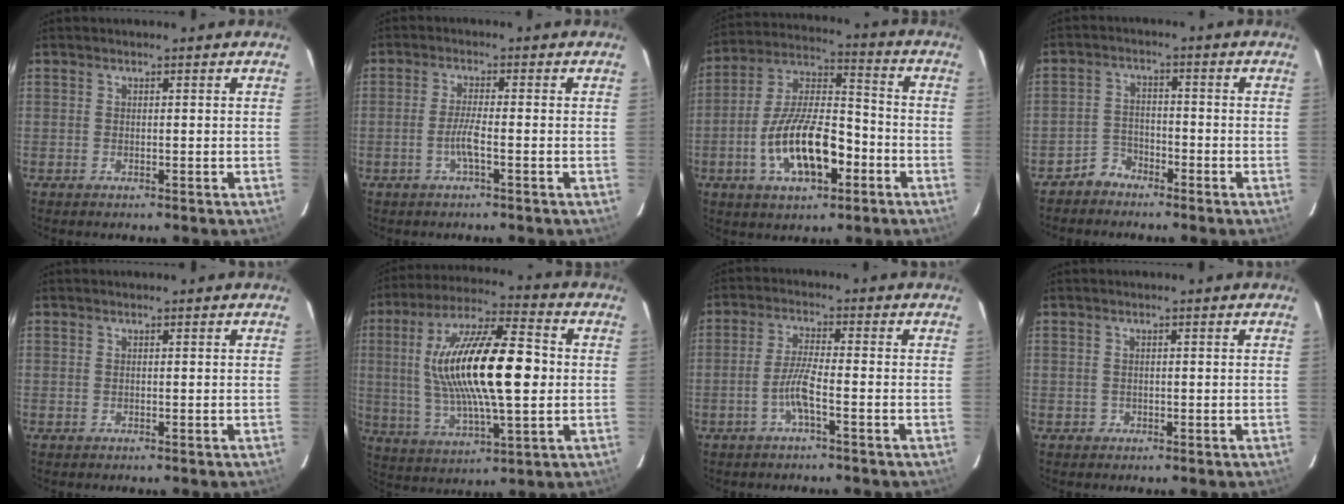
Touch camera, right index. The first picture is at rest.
{"total": 3.5, "force": [-1.5, -0.1, 3.1], "torque": [-0.064, -0.002, -0.029]}
{"total": 16.1, "force": [-6.0, 6.8, 13.4], "torque": [-0.261, 0.008, -0.101]}
{"total": 4.0, "force": [-3.3, 2.2, 0.0], "torque": [-0.004, 0.017, -0.063]}
{"total": 0.0}
{"total": 21.2, "force": [1.6, 6.1, 20.3], "torque": [-0.376, 0.011, 0.031]}
{"total": 4.7, "force": [-2.2, 0.1, 4.1], "torque": [-0.090, 0.003, -0.045]}
{"total": 0.9, "force": [-0.4, 0.8, 0.0], "torque": [0.003, 0.003, -0.003]}